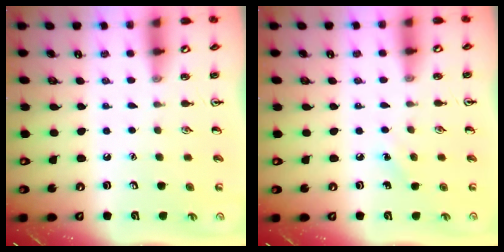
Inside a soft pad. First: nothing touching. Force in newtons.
{"total": 5.2, "press": 4.9, "slide": 1.7}